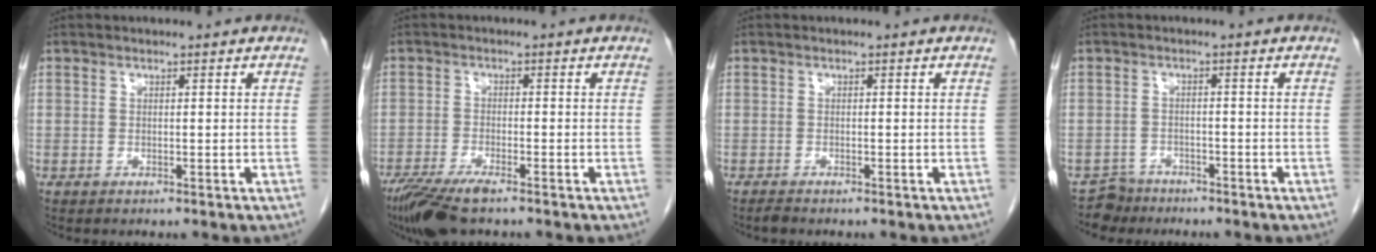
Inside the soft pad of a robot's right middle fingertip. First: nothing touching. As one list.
[{"total": 7.4, "force": [-5.4, 1.4, 4.9], "torque": [-0.089, -0.018, -0.094]}, {"total": 0.9, "force": [-0.8, 0.1, 0.4], "torque": [-0.016, -0.003, -0.015]}, {"total": 3.1, "force": [-2.6, 1.5, -0.7], "torque": [0.008, 0.003, -0.047]}]